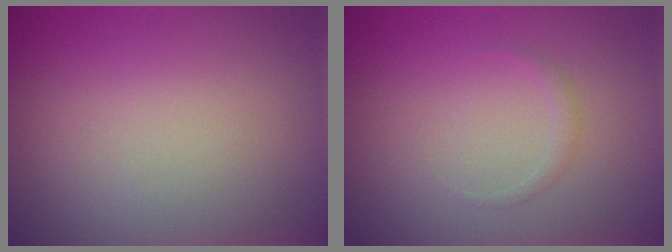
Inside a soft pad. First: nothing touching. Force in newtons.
{"total": 0.8, "press": 0.8, "slide": 0.0}